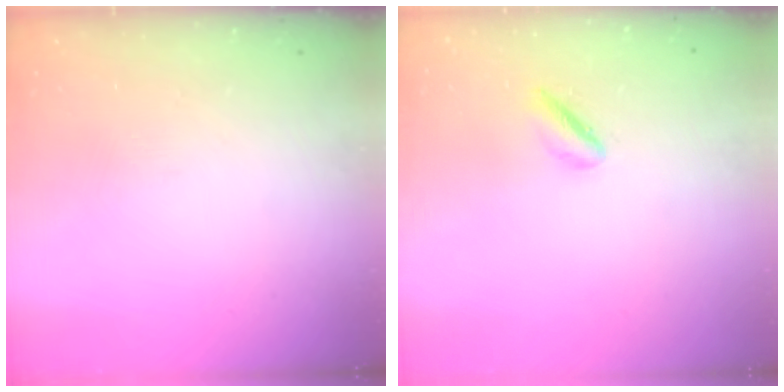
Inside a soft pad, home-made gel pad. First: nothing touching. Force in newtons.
{"total": 1.9, "press": 1.8, "slide": 0.4}